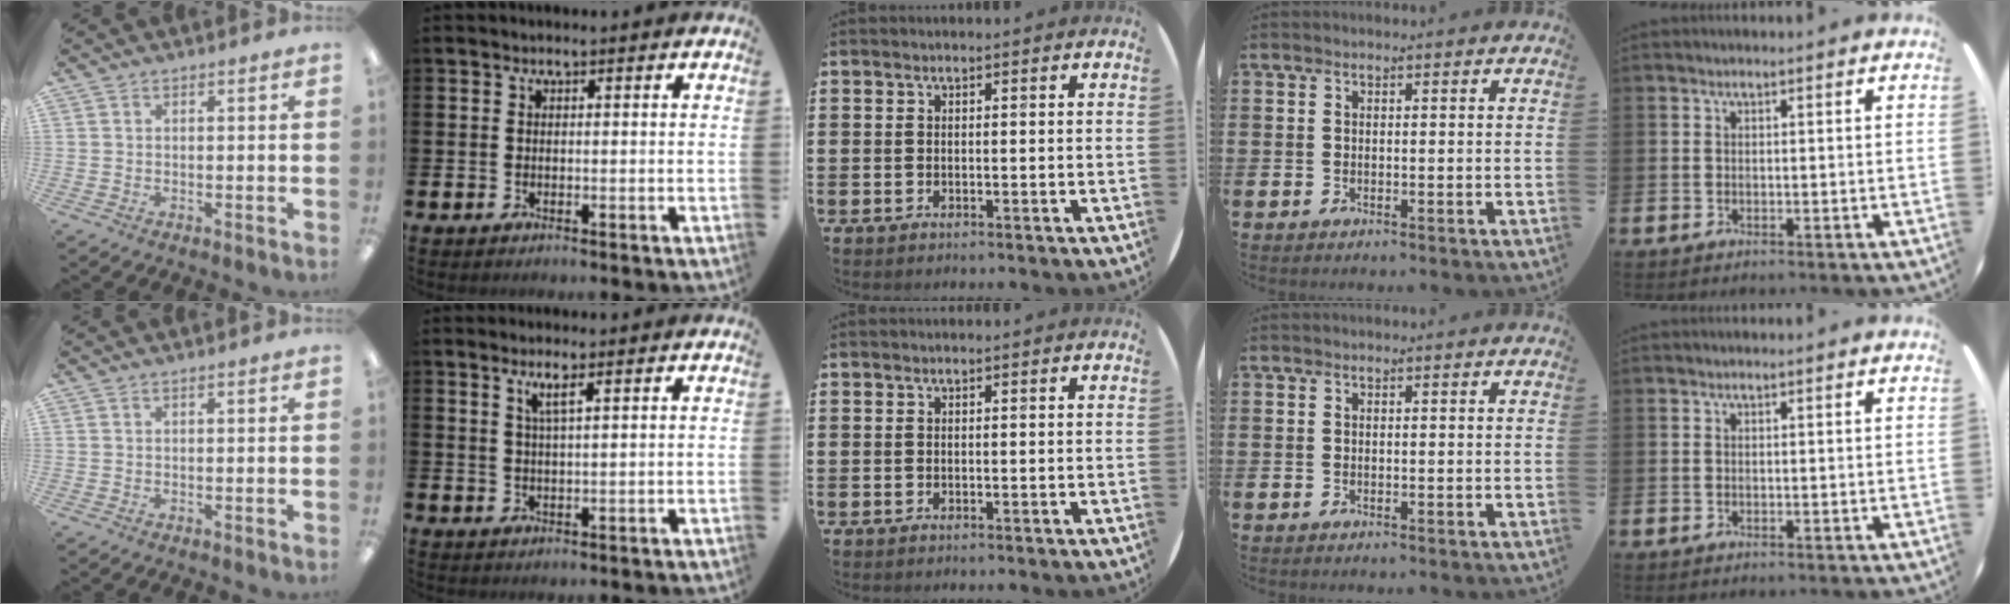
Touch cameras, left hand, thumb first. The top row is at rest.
{"index": {"total": 2.5, "force": [1.5, 0.3, 2.0], "torque": [-0.039, 0.002, 0.025]}}